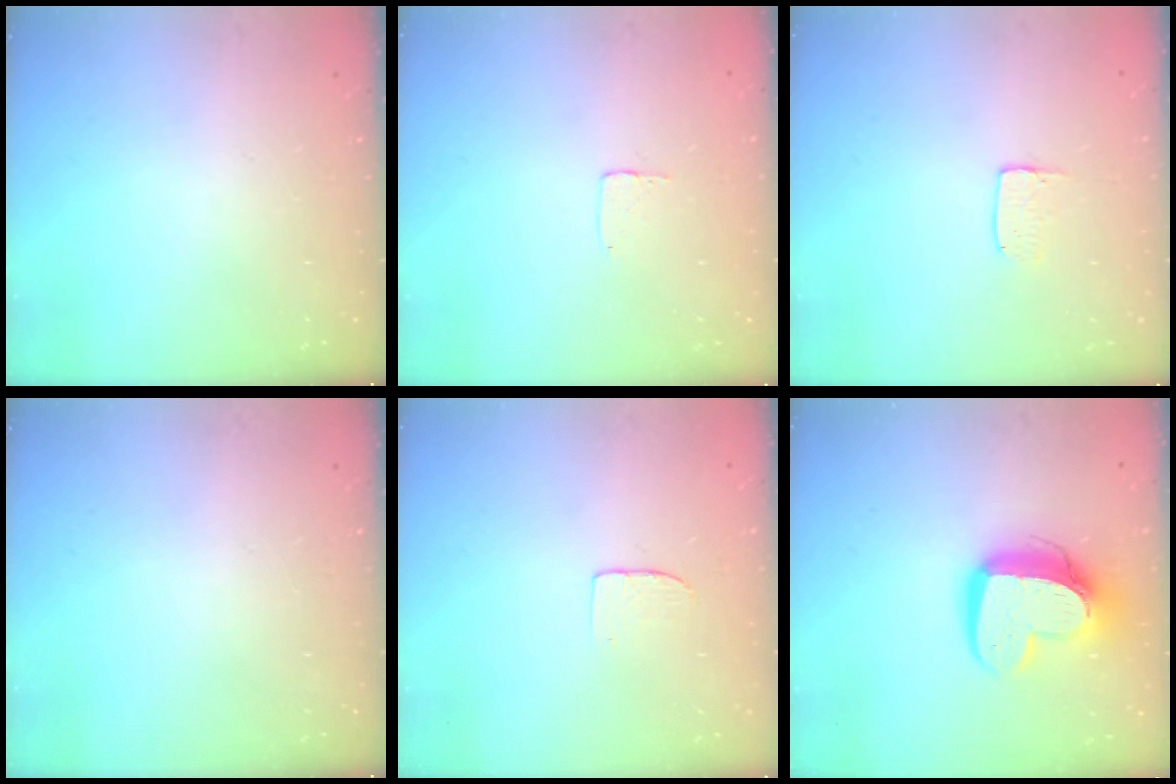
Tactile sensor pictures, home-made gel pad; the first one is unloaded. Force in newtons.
{"total": 3.5, "press": 3.5, "slide": 0.2}
{"total": 4.1, "press": 4.1, "slide": 0.3}
{"total": 0.0}
{"total": 3.7, "press": 3.7, "slide": 0.3}
{"total": 14.9, "press": 14.9, "slide": 1.1}